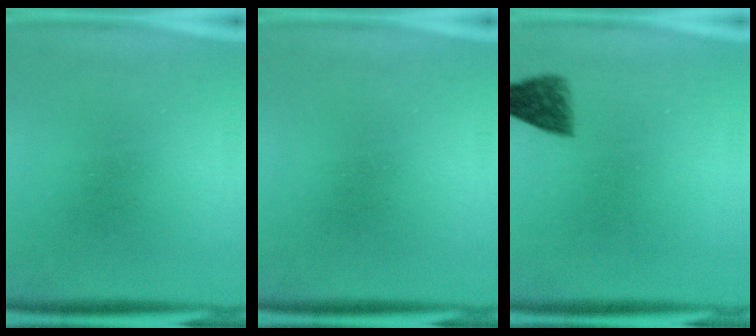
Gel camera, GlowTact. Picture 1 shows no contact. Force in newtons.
{"total": 0.0}
{"total": 3.8}